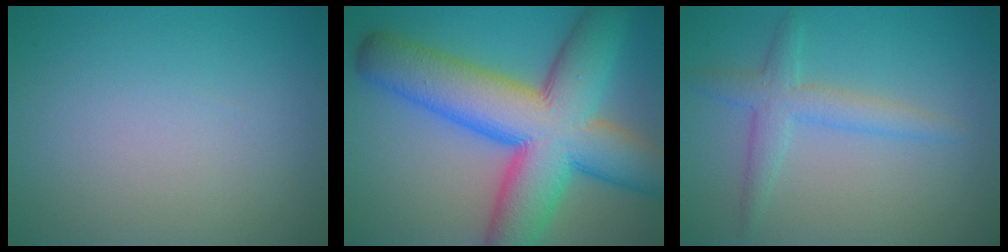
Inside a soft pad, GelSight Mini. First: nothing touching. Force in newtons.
{"total": 14.8, "press": 14.8, "slide": 0.5}
{"total": 3.0, "press": 3.0, "slide": 0.1}